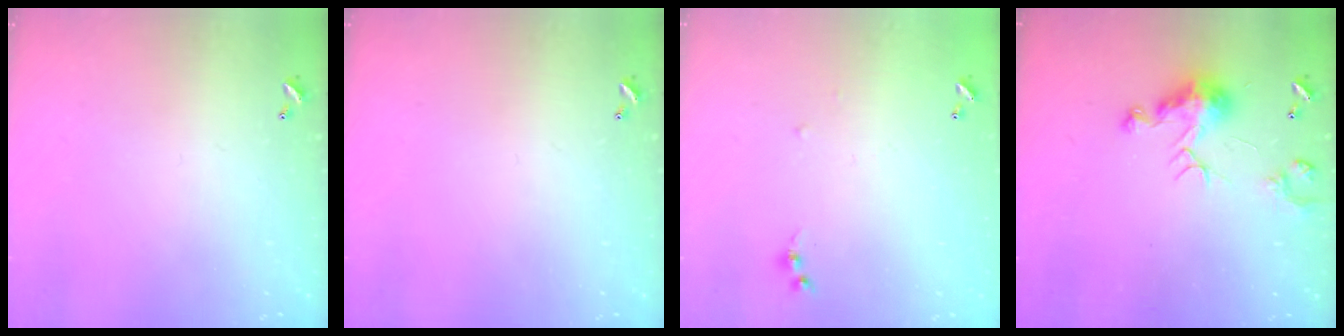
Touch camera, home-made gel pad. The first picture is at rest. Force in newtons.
{"total": 0.0}
{"total": 5.7, "press": 5.7, "slide": 0.6}
{"total": 8.3, "press": 8.3, "slide": 0.1}